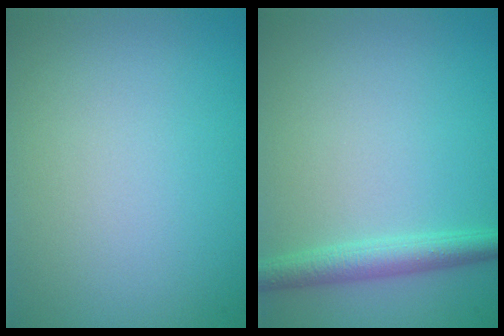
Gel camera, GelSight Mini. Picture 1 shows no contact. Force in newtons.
{"total": 2.6, "press": 2.6, "slide": 0.1}